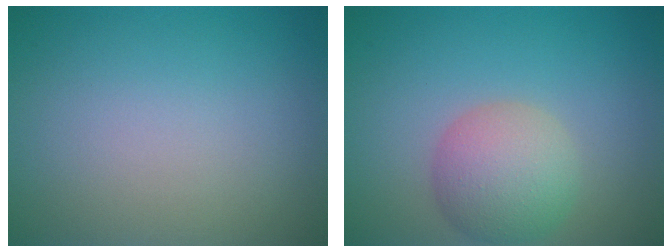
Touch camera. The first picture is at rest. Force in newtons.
{"total": 4.7, "press": 4.7, "slide": 0.3}